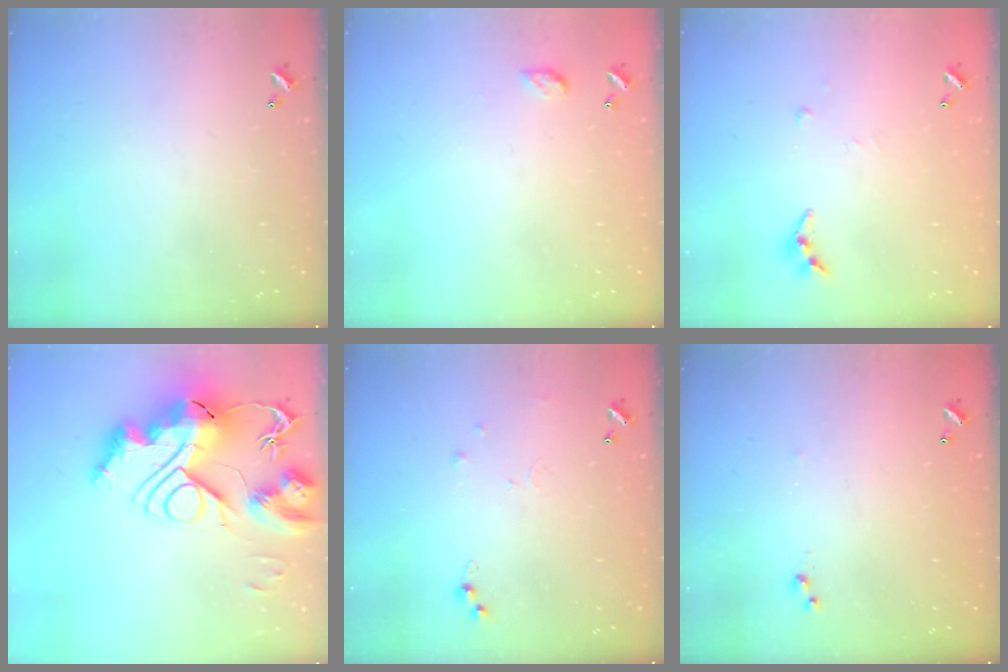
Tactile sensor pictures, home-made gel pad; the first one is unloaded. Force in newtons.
{"total": 4.4, "press": 4.4, "slide": 0.6}
{"total": 4.4, "press": 4.4, "slide": 0.3}
{"total": 0.7, "press": 0.7, "slide": 0.0}
{"total": 5.1, "press": 5.1, "slide": 0.6}
{"total": 4.8, "press": 4.7, "slide": 0.4}